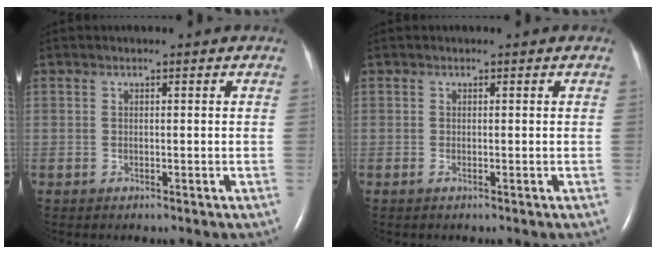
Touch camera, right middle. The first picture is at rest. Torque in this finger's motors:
{"motor_torque": [-0.30, 0.07, 0.05, 0.02]}